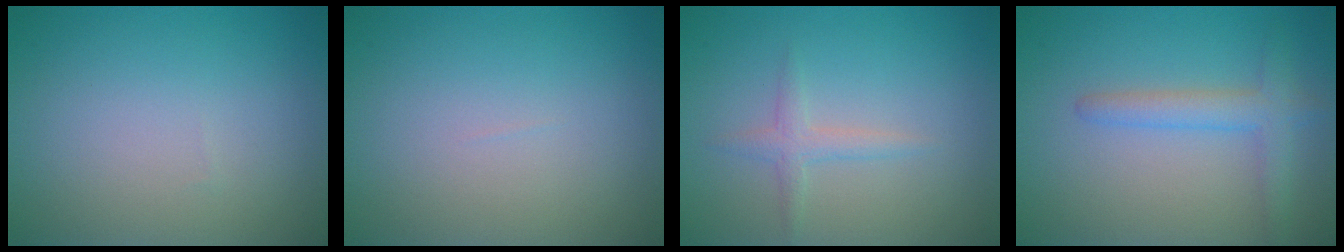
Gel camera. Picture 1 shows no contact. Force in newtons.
{"total": 0.0}
{"total": 1.5, "press": 1.5, "slide": 0.1}
{"total": 2.8, "press": 2.8, "slide": 0.2}